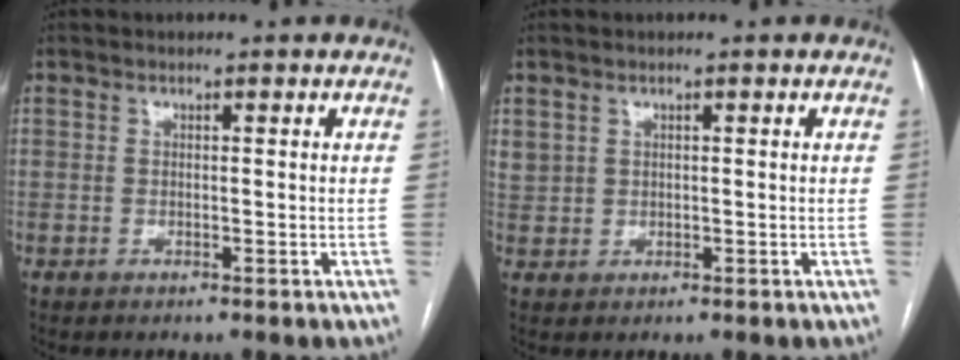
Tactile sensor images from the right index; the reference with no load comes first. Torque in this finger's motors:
{"motor_torque": [1.65, 0.49, 0.62, 0.11]}